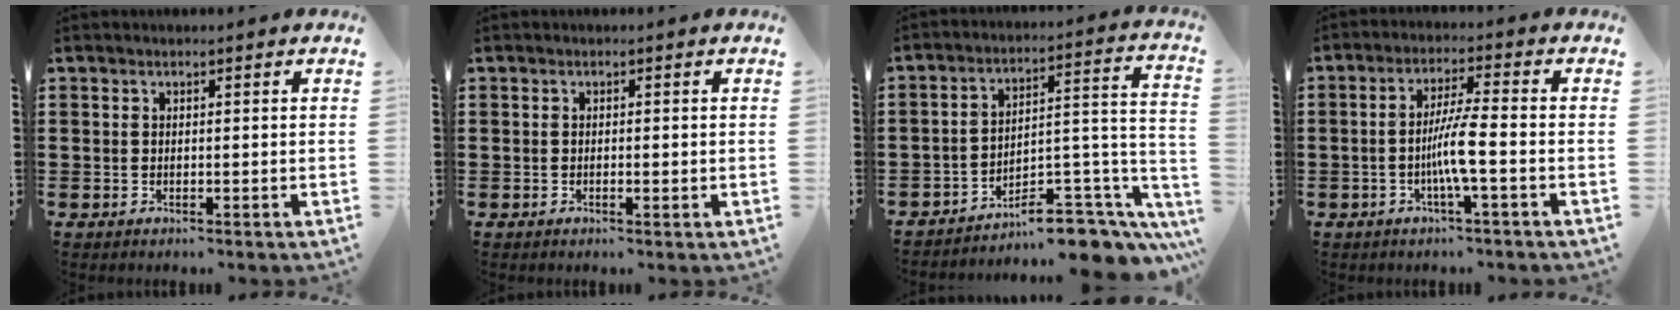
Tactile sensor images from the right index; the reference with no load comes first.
{"total": 0.7, "force": [-0.3, 0.1, 0.6], "torque": [-0.010, -0.004, -0.004]}
{"total": 9.2, "force": [-7.3, 2.8, 4.8], "torque": [-0.057, 0.017, -0.136]}
{"total": 5.8, "force": [-1.7, 0.1, 5.6], "torque": [-0.112, -0.009, -0.039]}